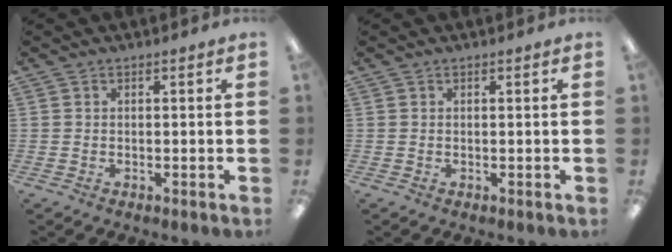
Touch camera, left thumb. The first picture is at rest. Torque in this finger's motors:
{"motor_torque": [-0.05, 0.01, 0.00, 0.00, 0.00]}